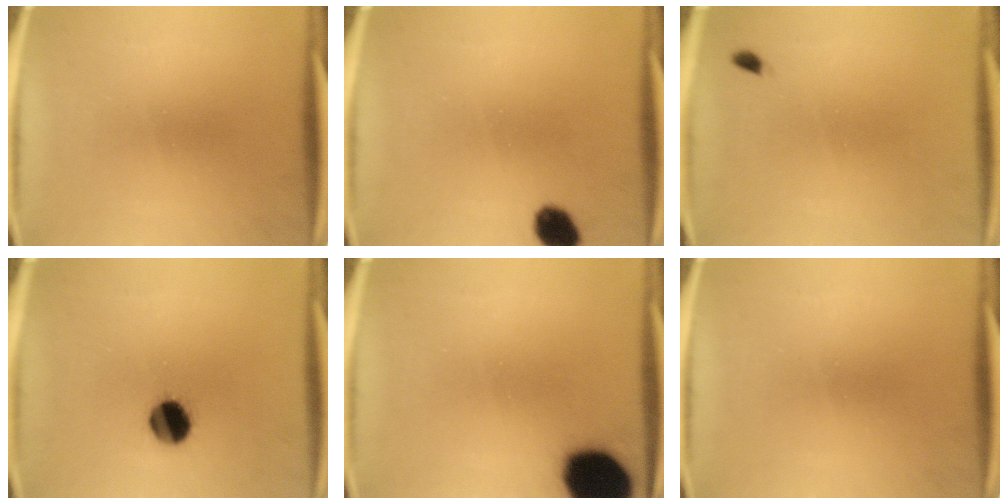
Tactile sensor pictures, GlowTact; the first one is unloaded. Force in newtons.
{"total": 5.4}
{"total": 0.7}
{"total": 8.3}
{"total": 18.9}
{"total": 0.0}